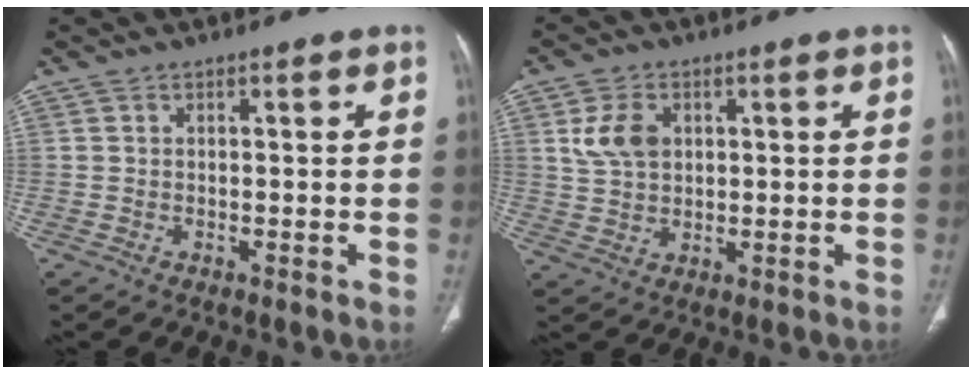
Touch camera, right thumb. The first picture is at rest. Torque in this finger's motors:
{"motor_torque": [-0.17, 0.10, 0.09, -0.09, 0.01]}